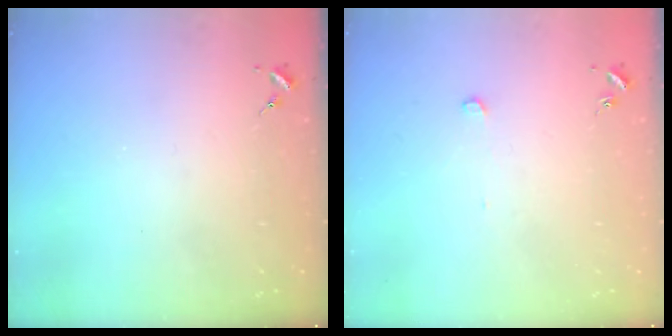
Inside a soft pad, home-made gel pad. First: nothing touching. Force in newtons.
{"total": 2.4, "press": 2.4, "slide": 0.0}